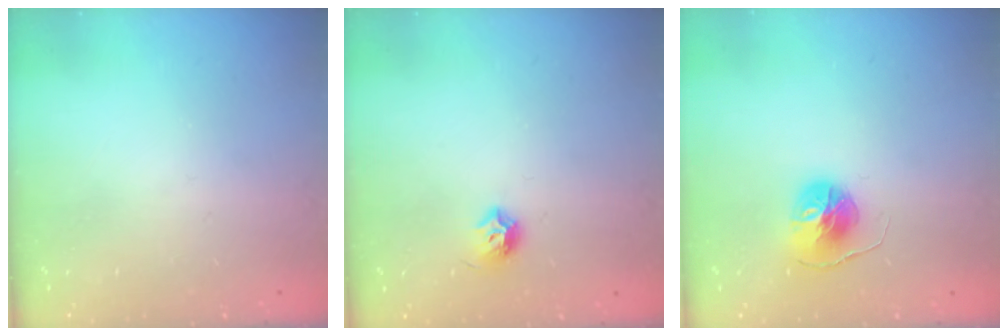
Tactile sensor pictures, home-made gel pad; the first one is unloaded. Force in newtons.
{"total": 6.8, "press": 6.7, "slide": 0.8}
{"total": 7.7, "press": 7.6, "slide": 0.6}